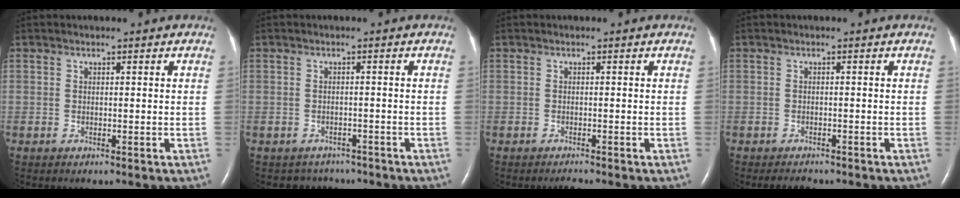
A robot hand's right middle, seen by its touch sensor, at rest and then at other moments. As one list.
[{"total": 3.5, "force": [-3.0, 1.8, -0.5], "torque": [0.002, 0.009, -0.041]}, {"total": 0.7, "force": [-0.7, -0.1, 0.1], "torque": [-0.007, -0.004, -0.009]}, {"total": 2.0, "force": [-1.7, 0.7, 0.5], "torque": [-0.014, -0.004, -0.021]}]